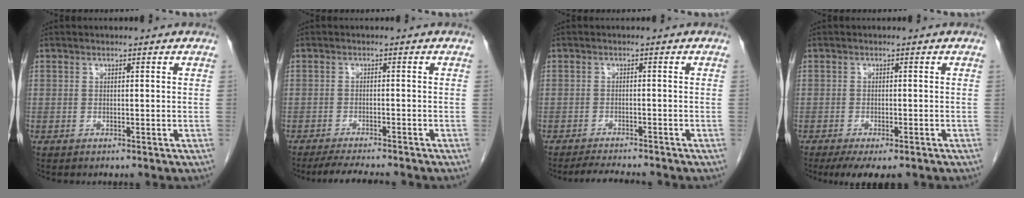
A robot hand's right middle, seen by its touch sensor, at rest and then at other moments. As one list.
[{"total": 6.7, "force": [-5.9, 0.5, 3.0], "torque": [-0.047, -0.018, -0.092]}, {"total": 4.9, "force": [-4.6, 0.2, 1.7], "torque": [-0.030, -0.017, -0.071]}, {"total": 5.9, "force": [-4.3, 1.8, 3.7], "torque": [-0.052, -0.013, -0.063]}]